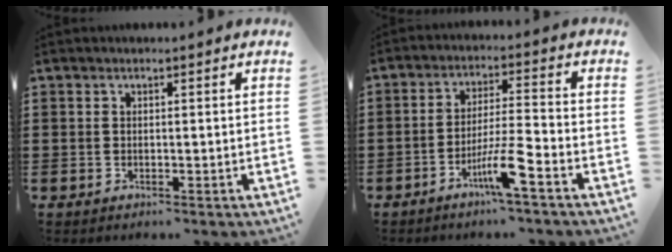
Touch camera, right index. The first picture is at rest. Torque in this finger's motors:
{"motor_torque": [2.14, 0.00, 0.77, 0.20]}